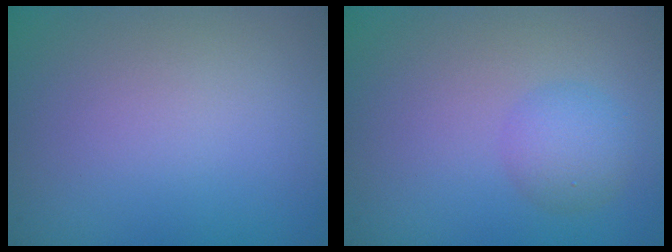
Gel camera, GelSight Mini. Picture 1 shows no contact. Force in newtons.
{"total": 2.6, "press": 2.6, "slide": 0.0}